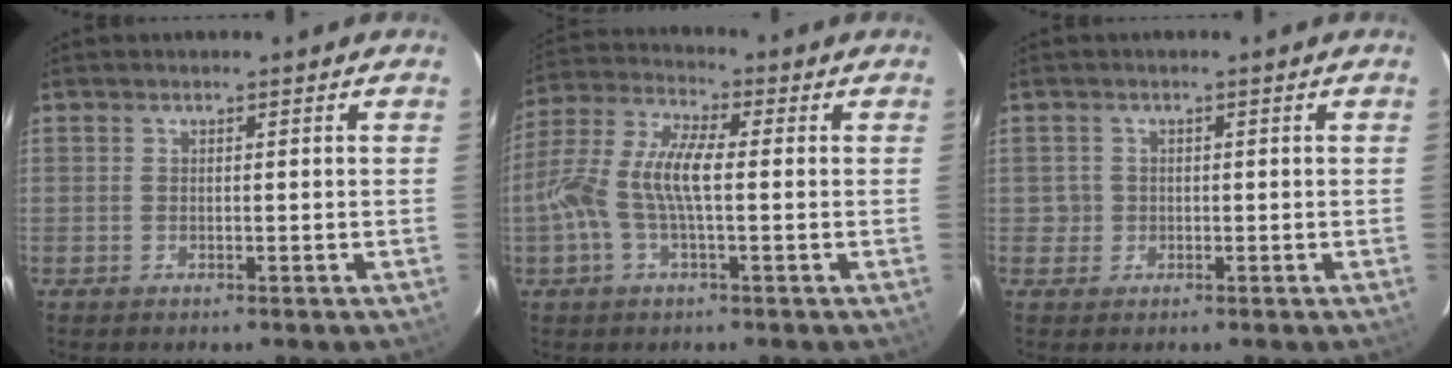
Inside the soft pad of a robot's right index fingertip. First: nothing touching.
{"total": 11.2, "force": [-1.0, 3.5, 10.6], "torque": [-0.229, 0.013, -0.025]}
{"total": 2.0, "force": [-0.3, 2.0, -0.1], "torque": [0.005, 0.009, -0.002]}